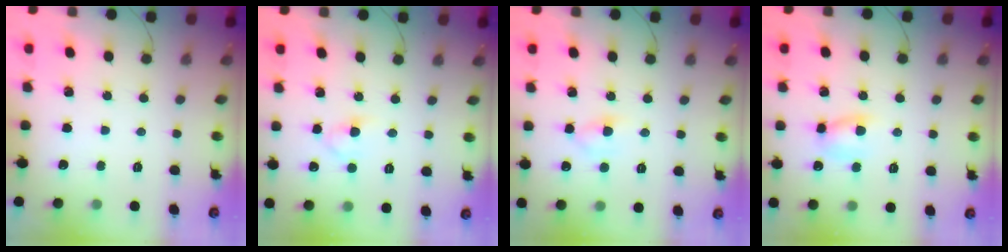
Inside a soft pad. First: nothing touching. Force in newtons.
{"total": 2.4, "press": 2.1, "slide": 1.1}
{"total": 4.2, "press": 4.0, "slide": 1.3}
{"total": 6.3, "press": 6.3, "slide": 0.1}